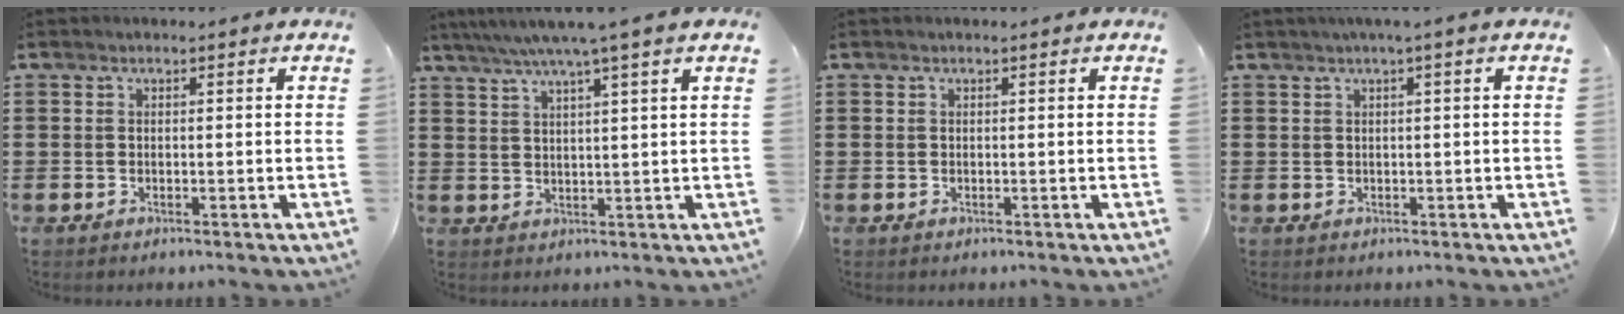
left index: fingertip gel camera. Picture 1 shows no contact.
{"total": 5.2, "force": [3.7, -1.0, 3.6], "torque": [-0.079, -0.012, 0.060]}
{"total": 0.0}
{"total": 1.2, "force": [0.3, -0.3, 1.1], "torque": [-0.018, -0.003, 0.005]}